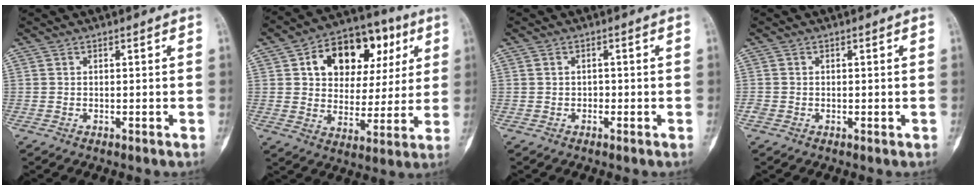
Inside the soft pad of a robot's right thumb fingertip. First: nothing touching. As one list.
[{"total": 18.9, "force": [6.9, 12.6, 12.4], "torque": [-0.127, 0.010, 0.105]}, {"total": 0.9, "force": [-0.2, 0.8, 0.3], "torque": [0.002, 0.001, -0.005]}, {"total": 1.1, "force": [-0.2, 1.0, 0.4], "torque": [-0.001, 0.004, -0.005]}]